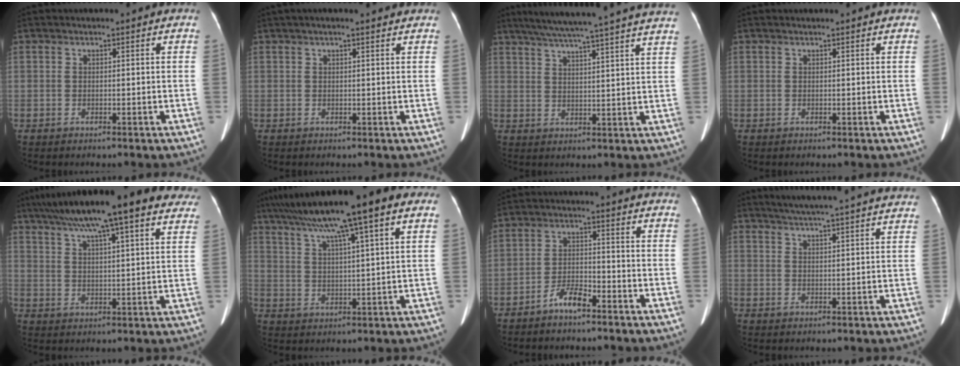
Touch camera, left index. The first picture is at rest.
{"total": 4.6, "force": [3.9, 0.7, 2.4], "torque": [-0.033, 0.035, 0.051]}
{"total": 23.3, "force": [20.5, -0.7, 11.1], "torque": [-0.183, 0.001, 0.264]}
{"total": 1.2, "force": [1.2, 0.0, 0.4], "torque": [-0.008, 0.013, 0.018]}
{"total": 23.3, "force": [17.7, 3.6, 14.8], "torque": [-0.238, 0.055, 0.239]}
{"total": 16.5, "force": [10.9, 0.6, 12.4], "torque": [-0.205, 0.050, 0.164]}
{"total": 4.3, "force": [-3.4, 1.0, 2.5], "torque": [-0.052, 0.005, -0.063]}
{"total": 20.4, "force": [18.4, 0.2, 8.8], "torque": [-0.139, 0.005, 0.235]}